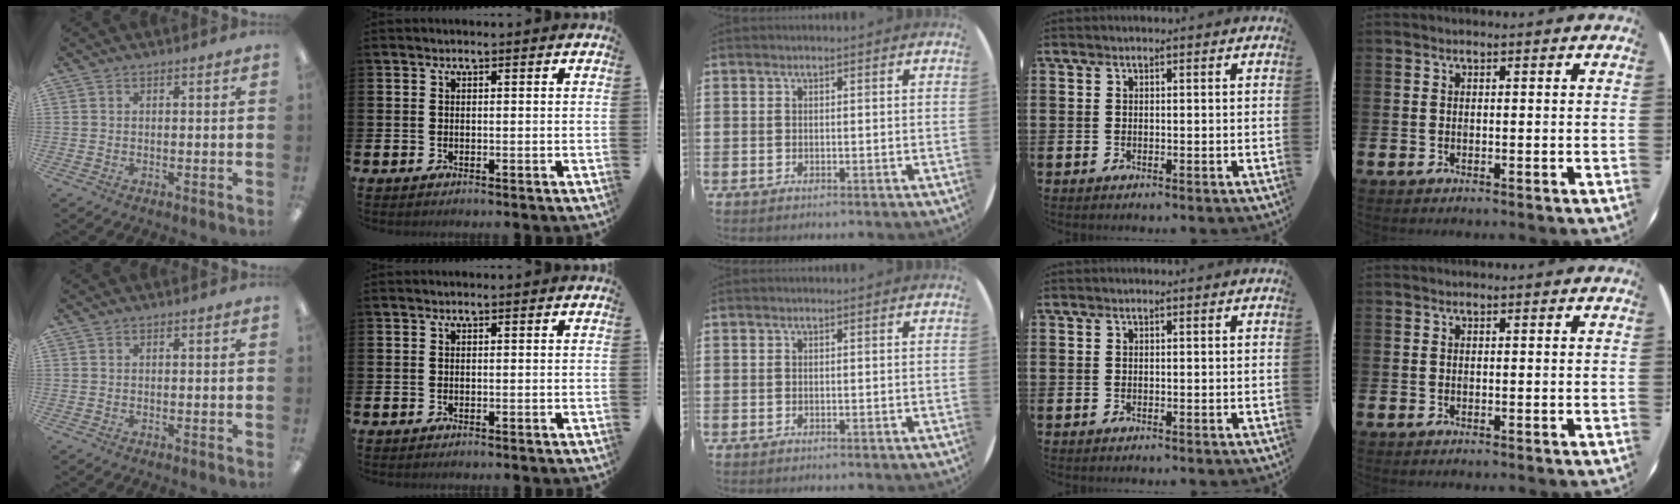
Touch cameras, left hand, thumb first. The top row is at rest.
{}